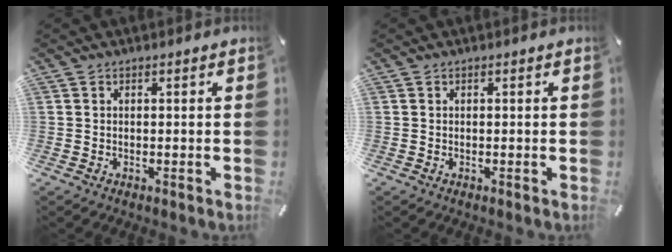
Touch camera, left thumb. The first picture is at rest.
{"total": 0.0}